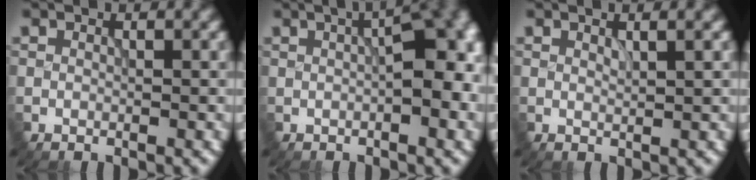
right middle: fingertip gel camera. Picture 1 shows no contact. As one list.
[{"total": 10.3, "force": [0.9, 4.6, 9.1], "torque": [-0.055, 0.030, -0.004]}, {"total": 0.9, "force": [0.7, -0.1, 0.5], "torque": [-0.011, 0.002, 0.010]}]